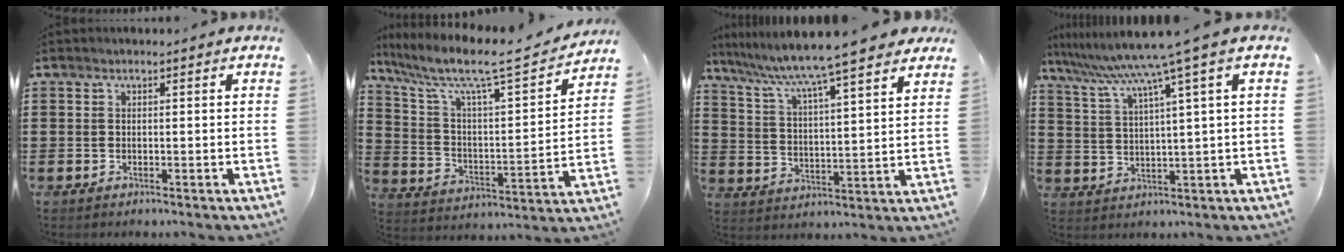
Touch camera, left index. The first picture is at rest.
{"total": 8.6, "force": [6.8, 1.0, 5.2], "torque": [-0.131, -0.049, 0.105]}
{"total": 8.1, "force": [7.1, -0.6, 3.8], "torque": [-0.103, -0.042, 0.115]}
{"total": 8.0, "force": [5.4, -1.2, 5.7], "torque": [-0.133, -0.036, 0.084]}